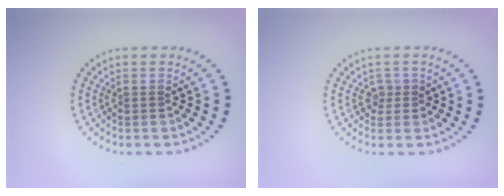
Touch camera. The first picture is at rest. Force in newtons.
{"total": 1.1, "press": 0.8, "slide": 0.7}